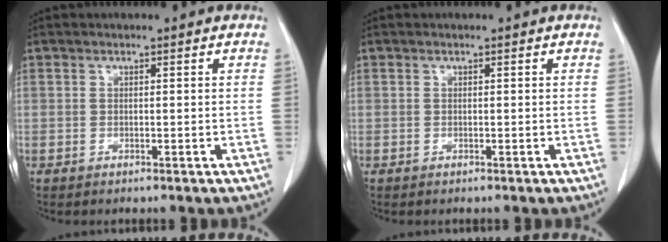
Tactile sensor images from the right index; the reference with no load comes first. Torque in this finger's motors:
{"motor_torque": [0.00, 0.00, 0.00, 0.00]}